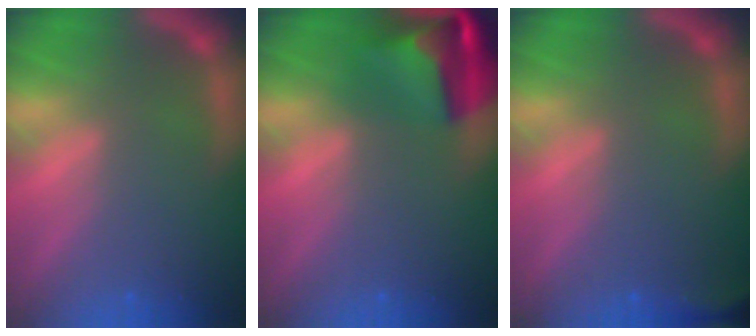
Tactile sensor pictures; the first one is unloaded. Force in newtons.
{"total": 7.9}
{"total": 2.9}